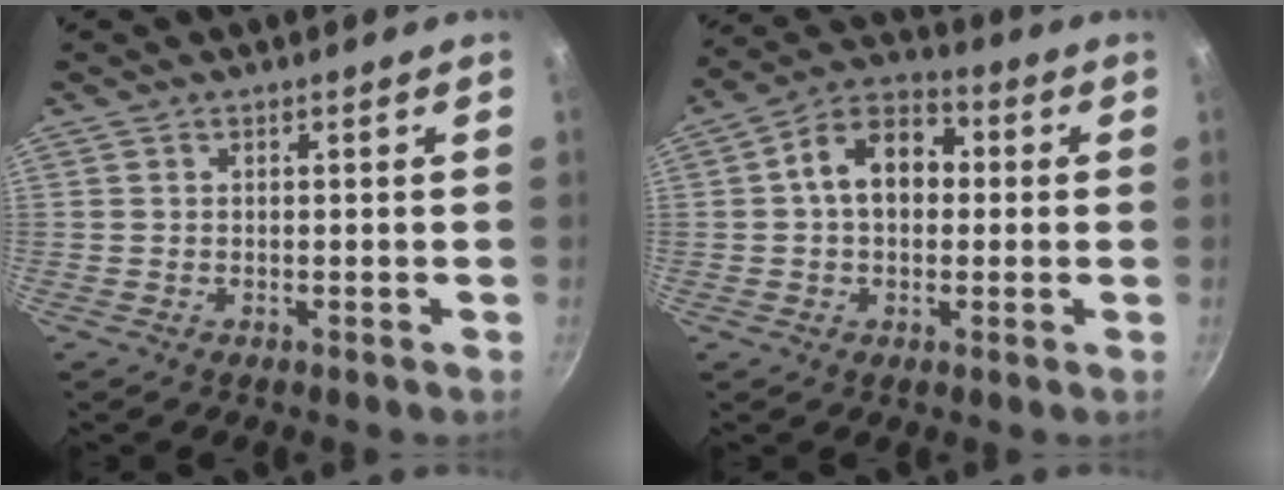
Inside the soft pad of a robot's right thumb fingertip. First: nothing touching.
{"total": 11.8, "force": [1.1, 8.3, 8.3], "torque": [-0.096, 0.032, -0.001]}